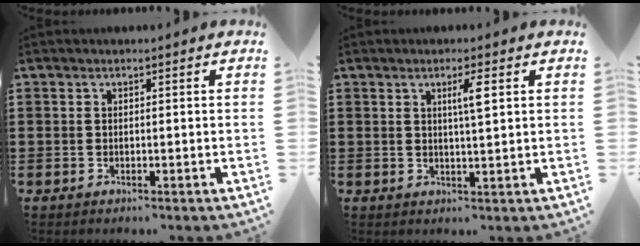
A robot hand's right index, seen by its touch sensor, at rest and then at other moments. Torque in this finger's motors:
{"motor_torque": [0.54, -0.22, 0.09, 0.03]}